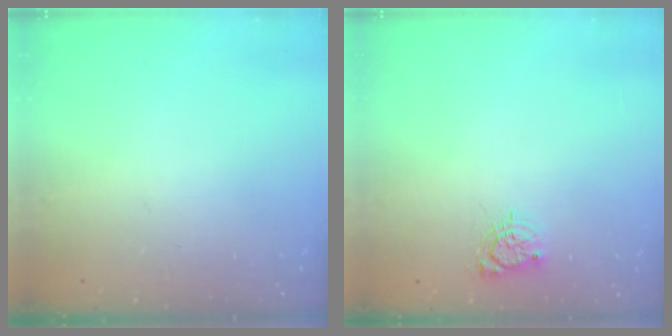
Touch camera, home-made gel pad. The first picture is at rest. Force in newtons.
{"total": 5.0, "press": 4.9, "slide": 0.6}